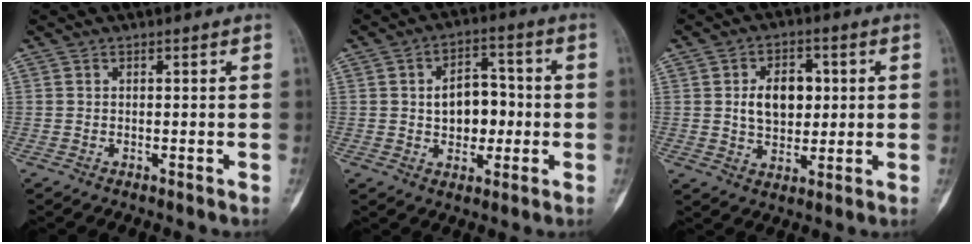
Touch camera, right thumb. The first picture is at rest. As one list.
[{"total": 9.2, "force": [-0.3, 6.3, 6.7], "torque": [-0.060, 0.017, -0.007]}, {"total": 9.1, "force": [1.4, 6.2, 6.5], "torque": [-0.075, -0.002, 0.026]}]